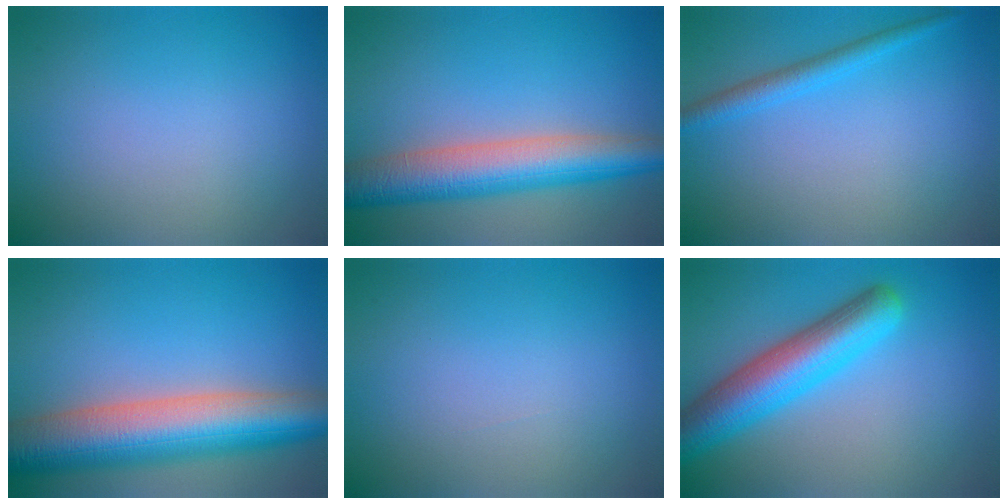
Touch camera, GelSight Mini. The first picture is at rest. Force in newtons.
{"total": 7.7, "press": 7.7, "slide": 0.3}
{"total": 2.2, "press": 2.2, "slide": 0.1}
{"total": 10.9, "press": 10.9, "slide": 0.7}
{"total": 0.0}
{"total": 6.9, "press": 6.9, "slide": 0.2}